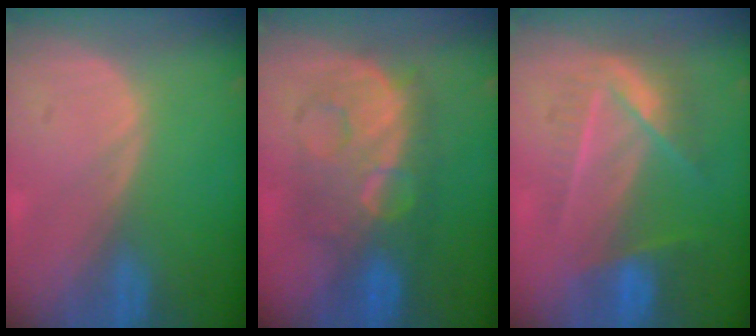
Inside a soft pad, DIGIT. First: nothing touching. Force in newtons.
{"total": 8.8, "press": 8.8, "slide": 0.4}
{"total": 7.3, "press": 6.5, "slide": 3.2}